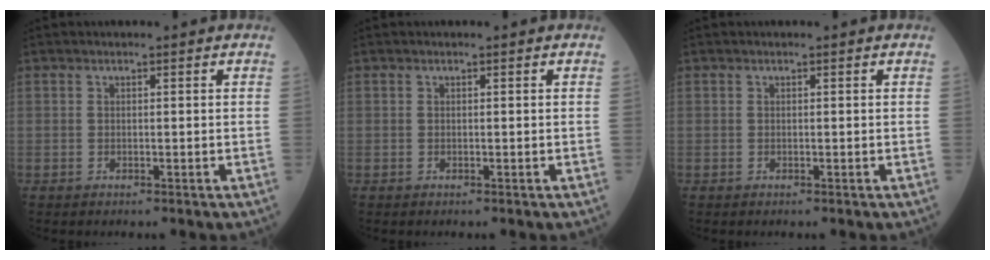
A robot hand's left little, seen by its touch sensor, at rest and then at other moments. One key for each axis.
{"total": 0.0}
{"total": 0.0}